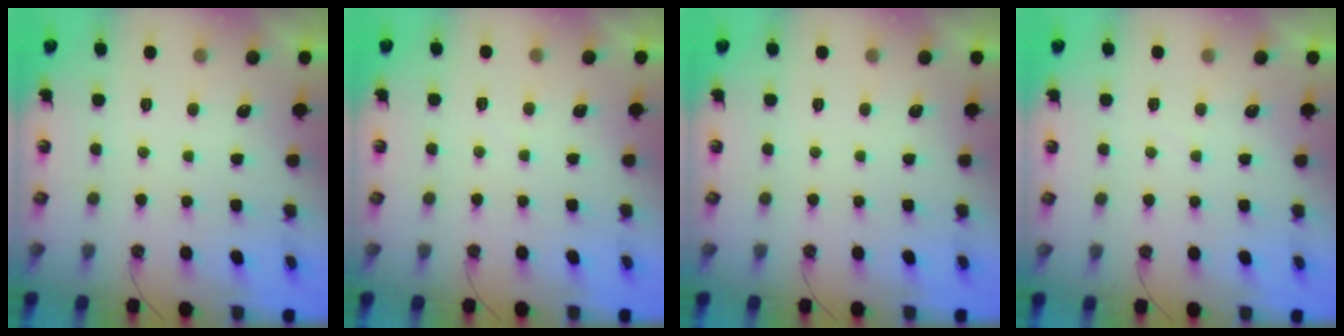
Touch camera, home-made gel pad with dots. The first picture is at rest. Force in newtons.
{"total": 3.6, "press": 3.6, "slide": 0.4}
{"total": 0.0}
{"total": 3.1, "press": 3.1, "slide": 0.3}